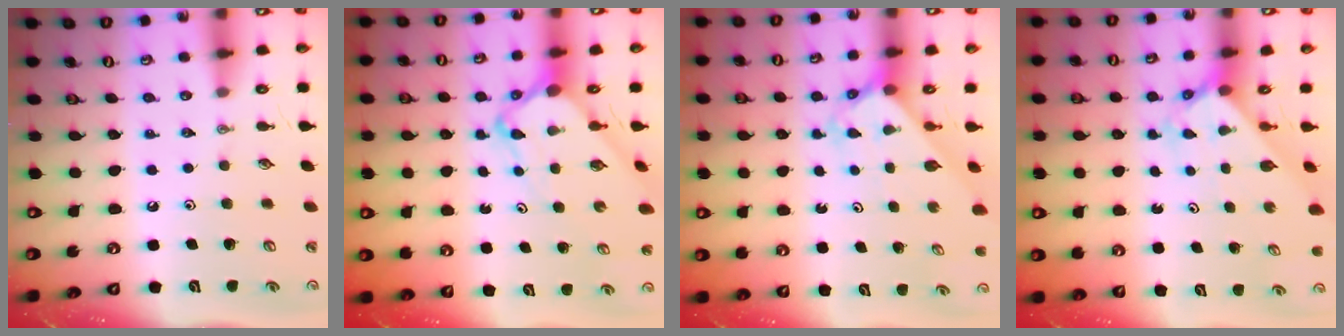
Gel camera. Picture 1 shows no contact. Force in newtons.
{"total": 5.4, "press": 5.4, "slide": 0.6}
{"total": 2.6, "press": 2.6, "slide": 0.2}
{"total": 2.3, "press": 2.3, "slide": 0.2}